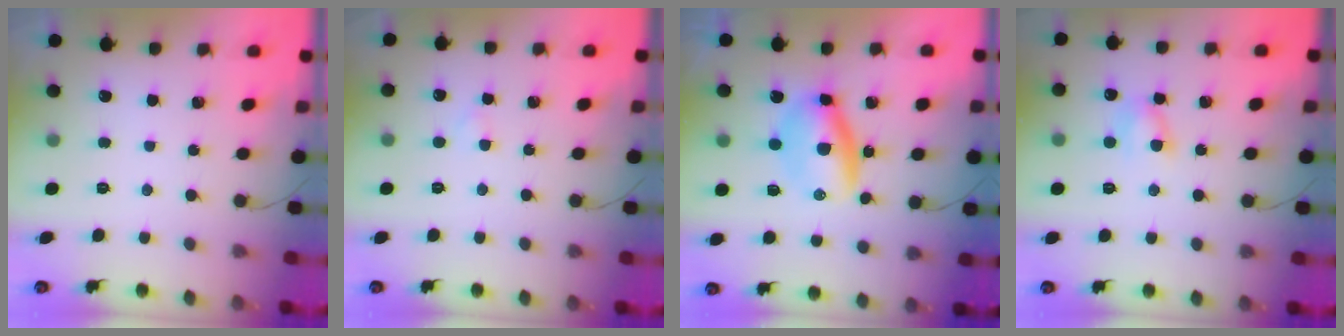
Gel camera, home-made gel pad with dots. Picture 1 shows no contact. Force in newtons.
{"total": 1.3, "press": 1.1, "slide": 0.7}
{"total": 7.4, "press": 7.1, "slide": 2.1}
{"total": 5.1, "press": 5.1, "slide": 0.7}